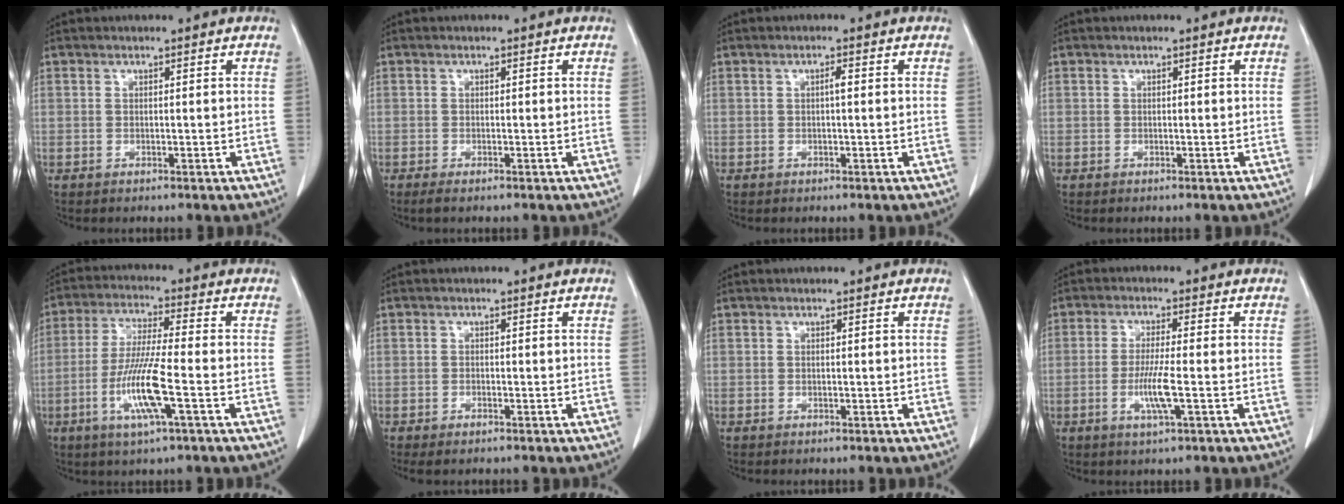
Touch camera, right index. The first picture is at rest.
{"total": 1.2, "force": [-0.8, 0.2, 0.8], "torque": [-0.017, -0.002, -0.013]}
{"total": 1.1, "force": [0.1, 0.1, 1.0], "torque": [-0.017, 0.003, 0.000]}
{"total": 0.0}
{"total": 10.1, "force": [-3.3, 0.2, 9.6], "torque": [-0.193, -0.013, -0.065]}
{"total": 1.6, "force": [-1.1, 0.5, 1.0], "torque": [-0.018, -0.002, -0.012]}
{"total": 0.0}
{"total": 5.3, "force": [-1.3, -0.1, 5.1], "torque": [-0.102, -0.011, -0.024]}